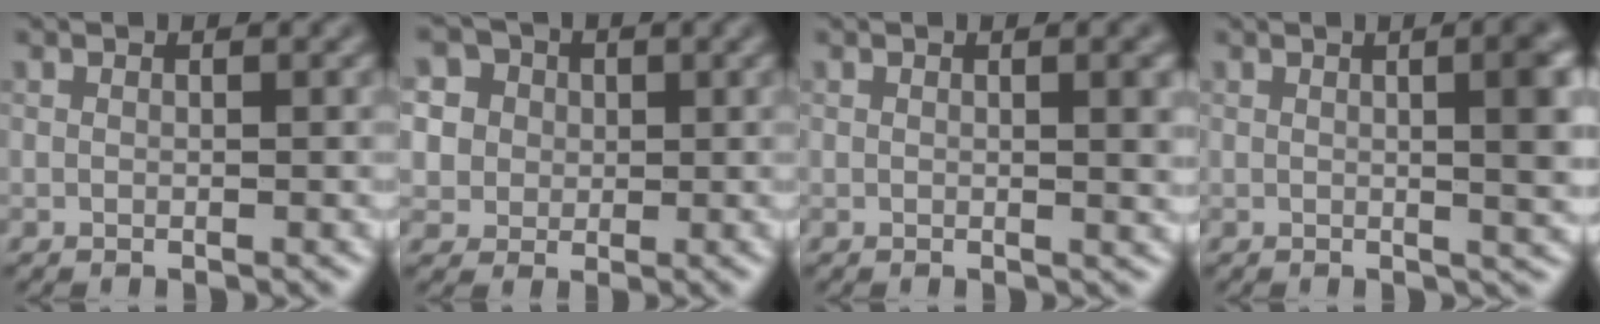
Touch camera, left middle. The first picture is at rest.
{"total": 7.0, "force": [2.9, 5.9, 2.4], "torque": [-0.071, 0.029, 0.048]}
{"total": 3.5, "force": [0.8, 1.2, 3.2], "torque": [-0.027, 0.010, 0.015]}
{"total": 7.3, "force": [1.3, 2.8, 6.7], "torque": [-0.033, 0.025, 0.017]}